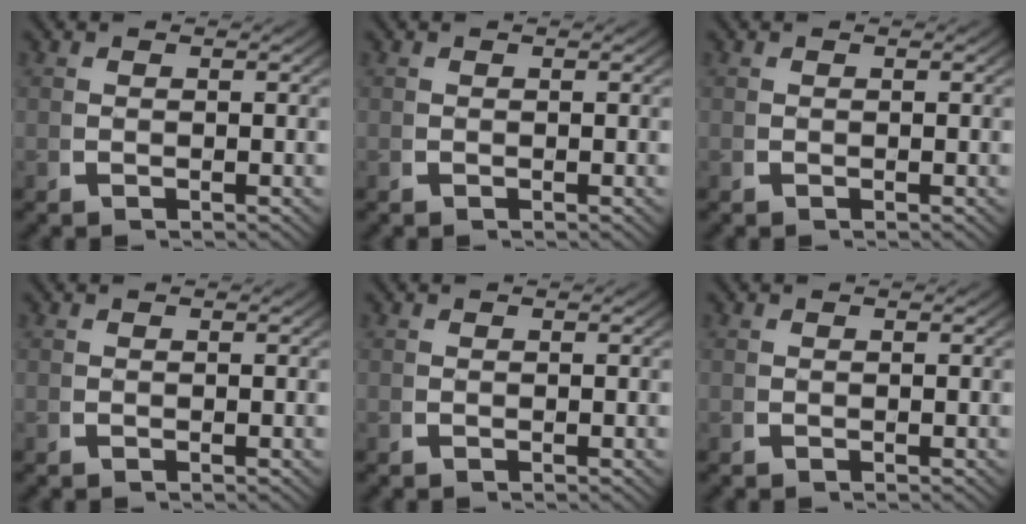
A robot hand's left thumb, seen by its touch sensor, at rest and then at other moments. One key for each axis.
{"total": 0.0}
{"total": 0.0}
{"total": 0.0}
{"total": 0.0}
{"total": 0.0}